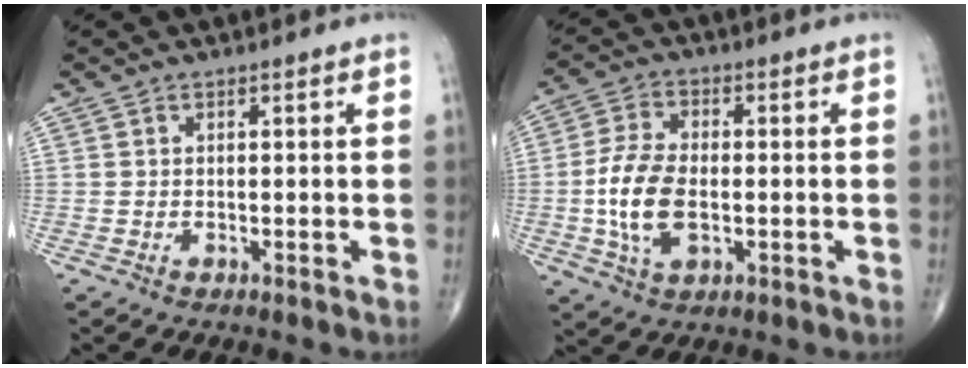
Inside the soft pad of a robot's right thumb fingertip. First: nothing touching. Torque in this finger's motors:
{"motor_torque": [0.53, 0.57, 0.86, -0.07, 0.34]}